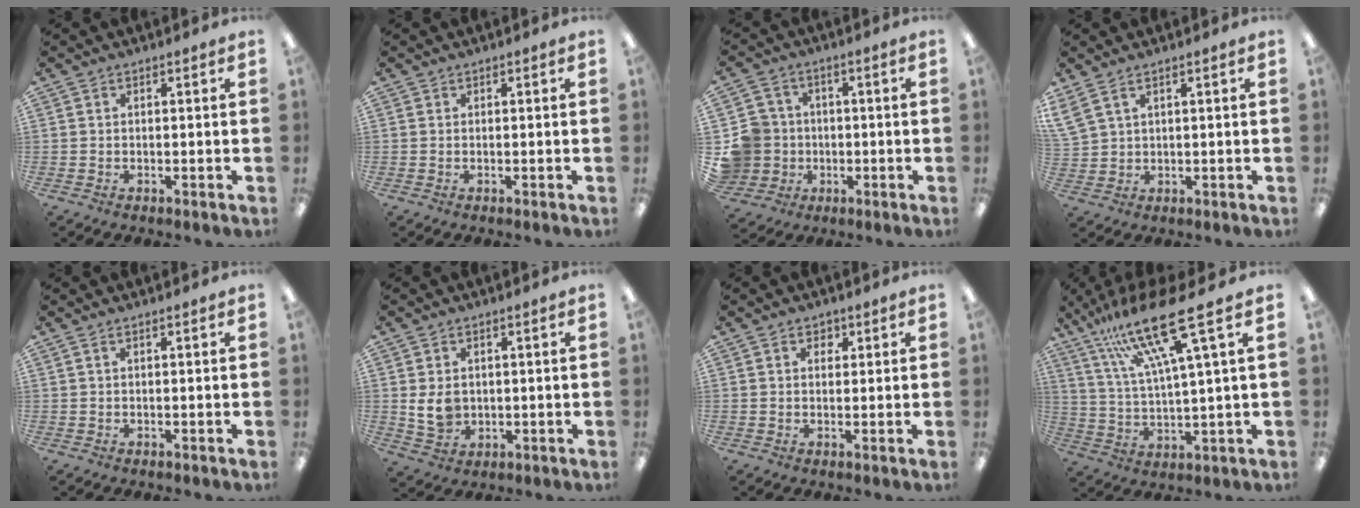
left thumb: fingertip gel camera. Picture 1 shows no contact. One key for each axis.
{"total": 0.0}
{"total": 9.6, "fx": -0.9, "fy": 9.4, "fz": 2.0, "tx": -0.065, "ty": 0.019, "tz": -0.007}
{"total": 4.5, "fx": 2.5, "fy": 2.3, "fz": 3.0, "tx": -0.061, "ty": -0.005, "tz": 0.049}
{"total": 1.1, "fx": 0.1, "fy": 0.1, "fz": 1.1, "tx": -0.020, "ty": 0.001, "tz": 0.002}
{"total": 6.1, "fx": 0.6, "fy": 4.6, "fz": 4.0, "tx": -0.089, "ty": -0.001, "tz": 0.009}
{"total": 2.8, "fx": 1.3, "fy": 1.8, "fz": 1.8, "tx": -0.023, "ty": 0.000, "tz": 0.019}
{"total": 19.9, "fx": 12.3, "fy": 2.8, "fz": 15.5, "tx": -0.312, "ty": -0.059, "tz": 0.192}